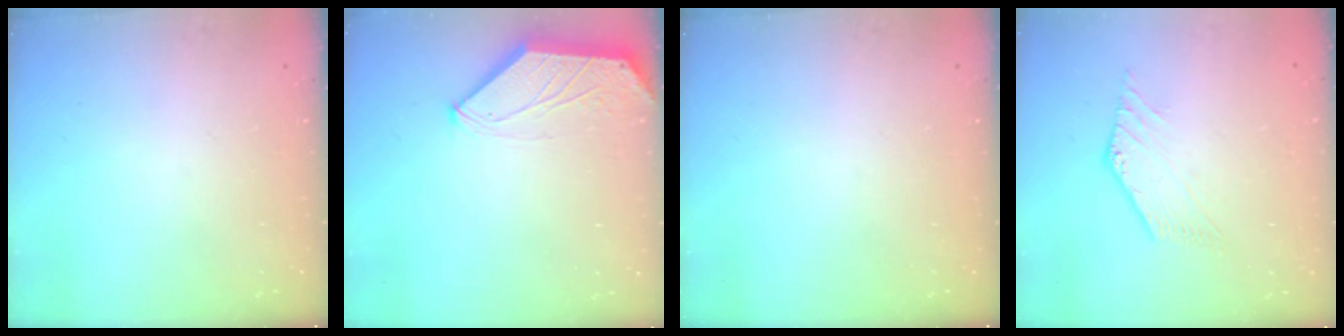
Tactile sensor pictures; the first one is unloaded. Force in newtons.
{"total": 0.5, "press": 0.5, "slide": 0.3}
{"total": 0.0}
{"total": 1.5, "press": 1.5, "slide": 0.3}